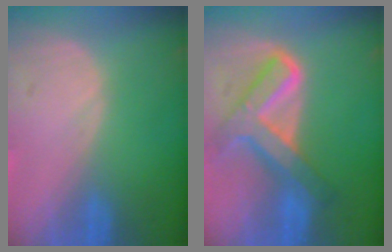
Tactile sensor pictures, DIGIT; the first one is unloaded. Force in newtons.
{"total": 8.0, "press": 8.0, "slide": 0.6}